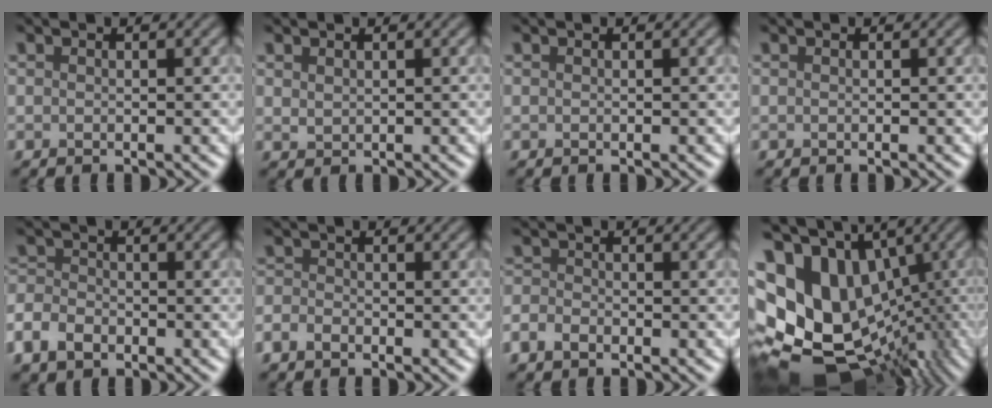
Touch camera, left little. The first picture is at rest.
{"total": 0.8, "force": [0.6, 0.5, 0.3], "torque": [-0.010, -0.003, 0.018]}
{"total": 0.0}
{"total": 0.0}
{"total": 3.3, "force": [-1.9, 2.2, 1.6], "torque": [-0.036, -0.003, -0.047]}
{"total": 1.5, "force": [-1.1, 0.8, 0.6], "torque": [-0.011, 0.000, -0.027]}
{"total": 1.9, "force": [-1.2, 1.1, 0.8], "torque": [-0.015, 0.000, -0.032]}
{"total": 18.2, "force": [-0.3, 14.3, 11.3], "torque": [-0.196, -0.001, 0.037]}